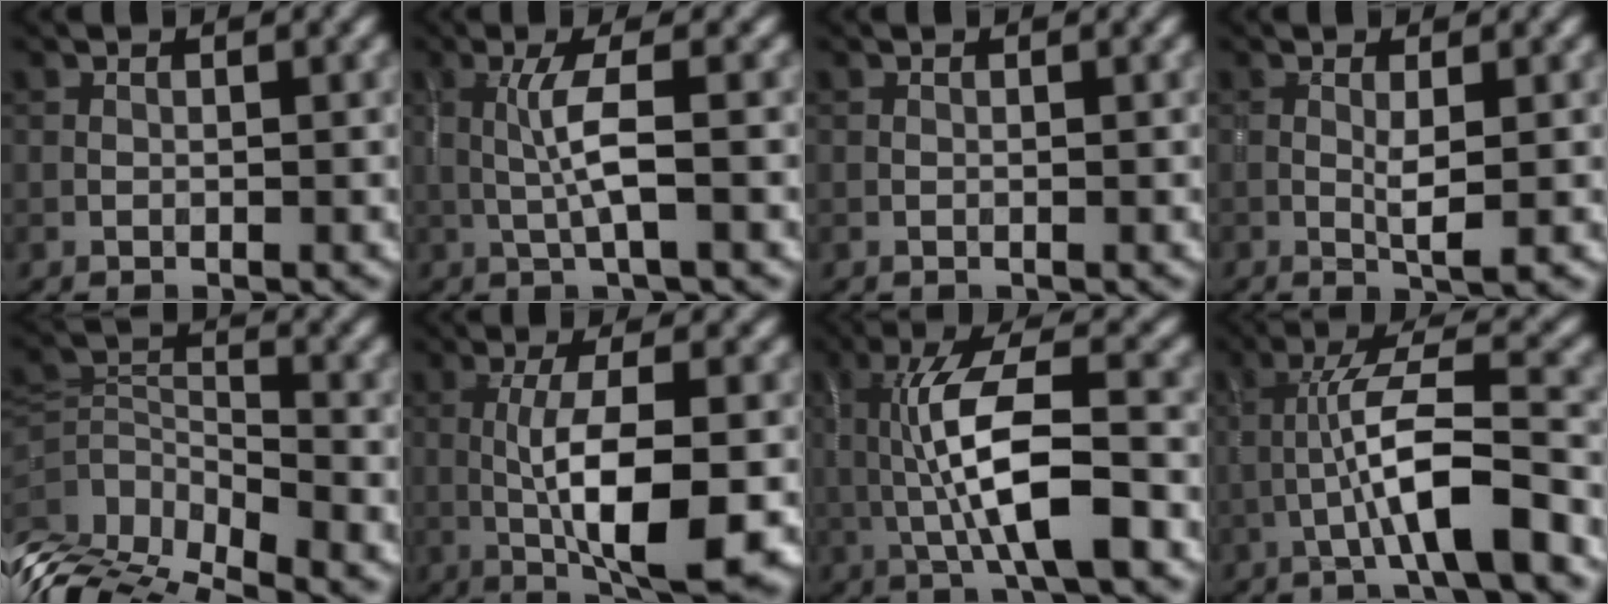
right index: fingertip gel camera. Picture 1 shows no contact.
{"total": 3.1, "force": [-0.1, 0.2, 3.1], "torque": [-0.066, 0.002, -0.002]}
{"total": 0.0}
{"total": 2.0, "force": [0.0, 0.2, 2.0], "torque": [-0.038, -0.003, -0.001]}
{"total": 8.5, "force": [-5.1, 4.4, 5.3], "torque": [-0.104, -0.012, -0.091]}
{"total": 8.5, "force": [-1.5, 2.0, 8.1], "torque": [-0.134, 0.000, -0.027]}
{"total": 8.1, "force": [-0.5, 2.2, 7.8], "torque": [-0.146, -0.001, -0.009]}
{"total": 6.4, "force": [-2.6, 0.5, 5.8], "torque": [-0.103, 0.023, -0.048]}